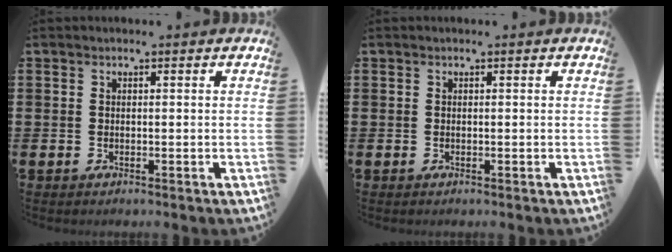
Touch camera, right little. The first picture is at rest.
{"total": 0.0}